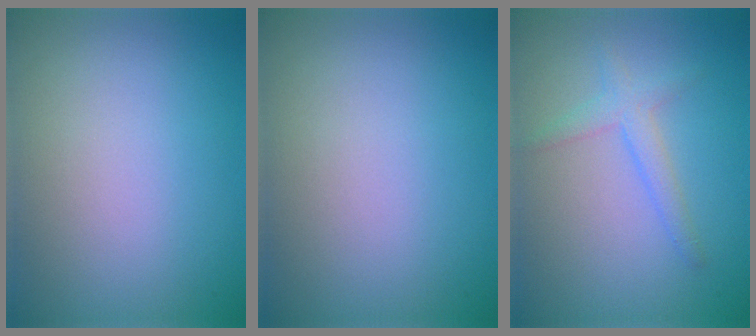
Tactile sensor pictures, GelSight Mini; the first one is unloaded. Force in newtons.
{"total": 0.0}
{"total": 2.0, "press": 2.0, "slide": 0.1}